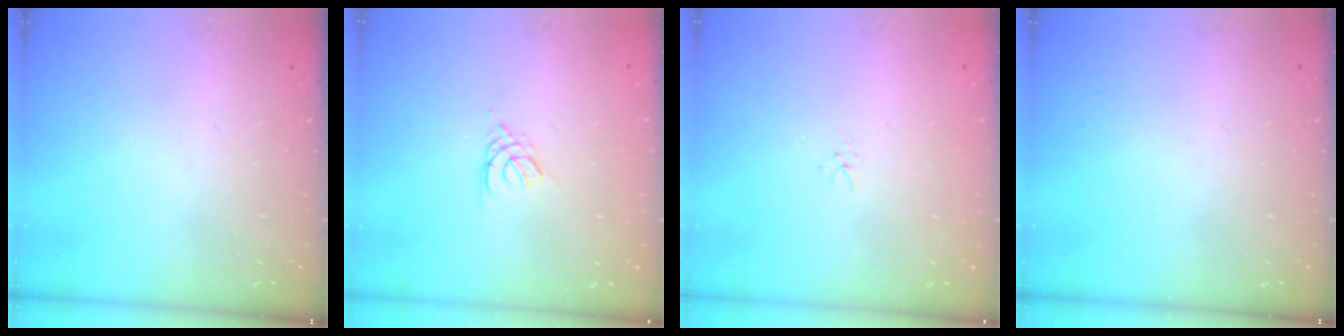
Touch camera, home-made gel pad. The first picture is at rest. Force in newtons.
{"total": 2.1, "press": 2.1, "slide": 0.4}
{"total": 1.5, "press": 1.5, "slide": 0.1}
{"total": 0.0}